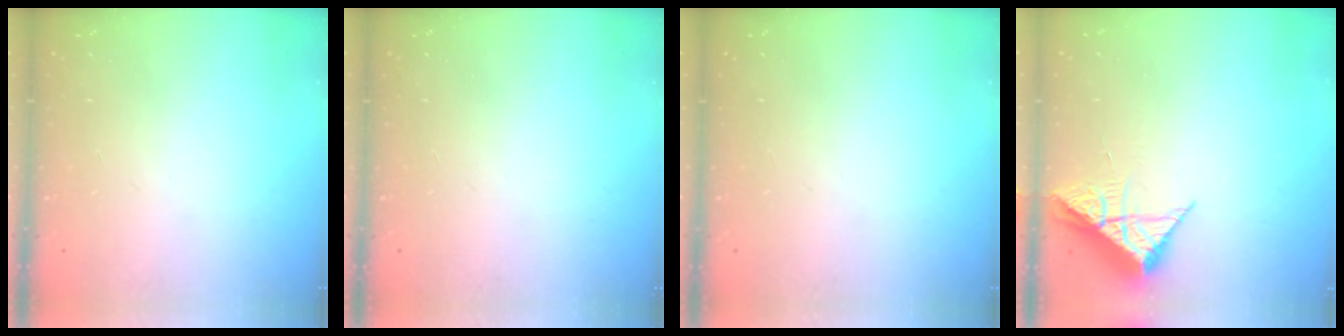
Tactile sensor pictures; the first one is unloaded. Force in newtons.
{"total": 0.0}
{"total": 0.0}
{"total": 7.6, "press": 7.6, "slide": 0.4}